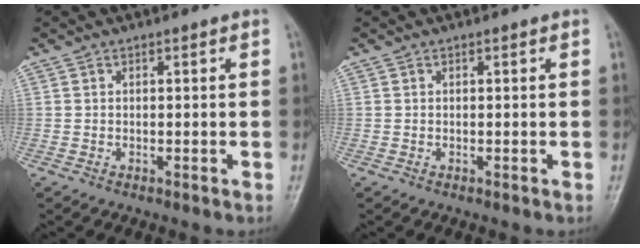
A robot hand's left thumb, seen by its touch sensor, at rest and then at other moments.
{"total": 0.0}